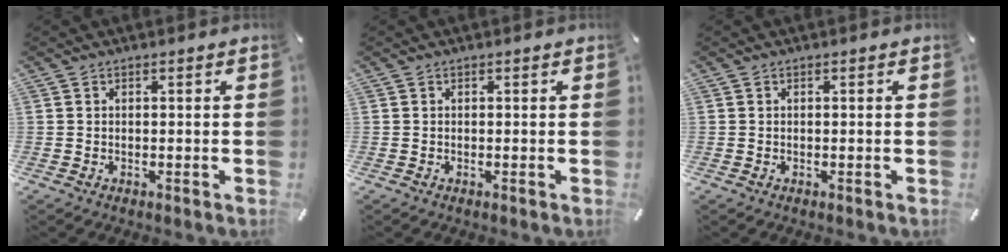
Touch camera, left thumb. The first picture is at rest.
{"total": 0.0}
{"total": 0.0}